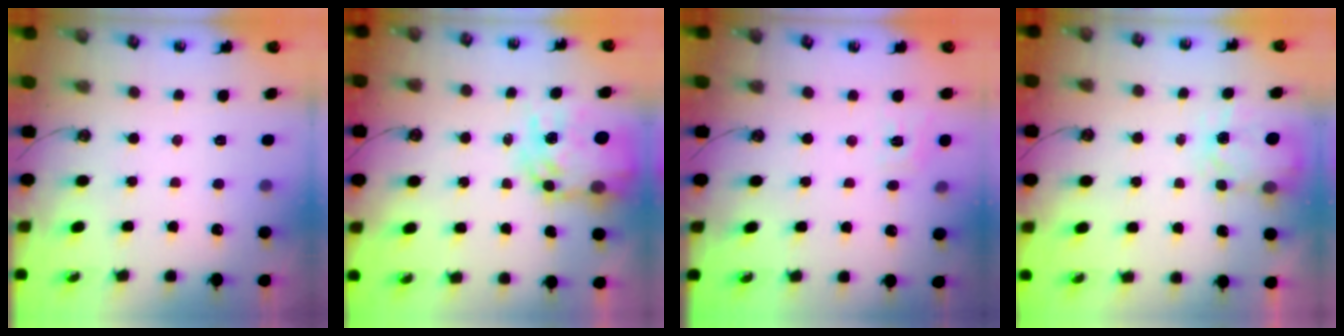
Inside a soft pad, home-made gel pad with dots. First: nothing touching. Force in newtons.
{"total": 13.0, "press": 13.0, "slide": 1.1}
{"total": 7.3, "press": 7.3, "slide": 0.5}
{"total": 4.0, "press": 3.9, "slide": 0.7}